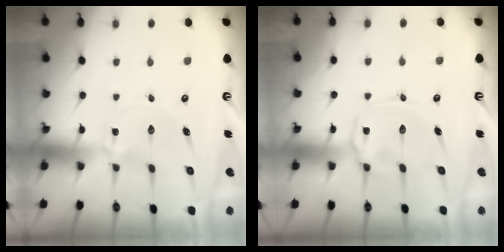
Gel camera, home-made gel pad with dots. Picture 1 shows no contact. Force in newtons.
{"total": 2.8, "press": 2.8, "slide": 0.6}